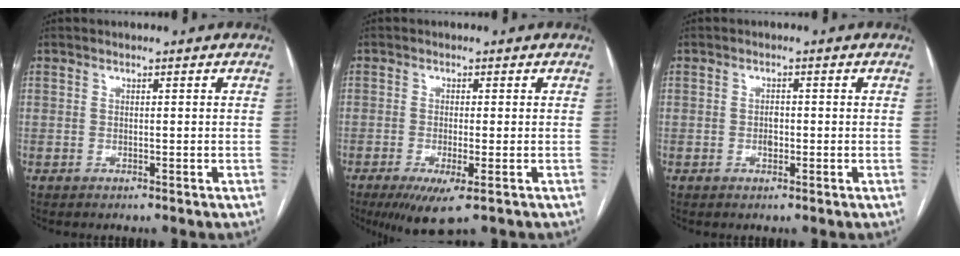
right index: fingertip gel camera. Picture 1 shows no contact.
{"total": 5.7, "force": [-2.9, 0.9, 4.9], "torque": [-0.081, -0.016, -0.043]}
{"total": 1.6, "force": [-0.3, 1.0, 1.2], "torque": [-0.020, 0.002, -0.004]}